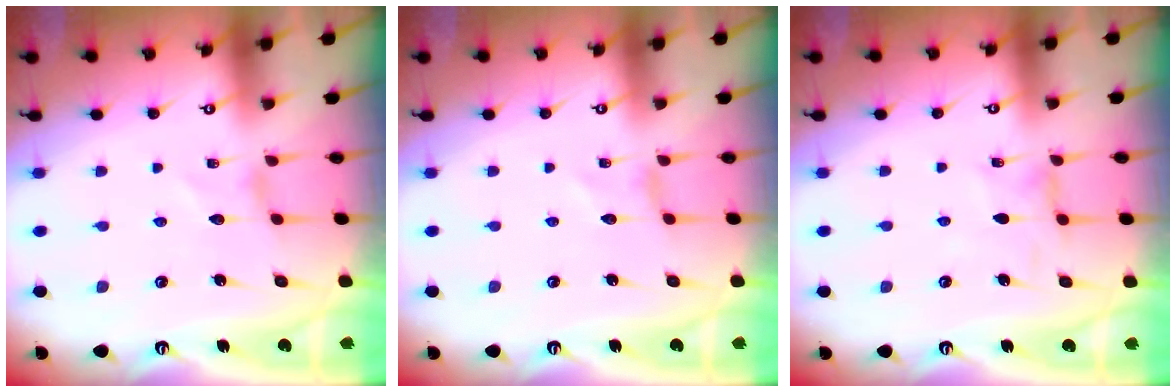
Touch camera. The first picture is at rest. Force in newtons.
{"total": 0.0}
{"total": 1.7, "press": 1.7, "slide": 0.5}